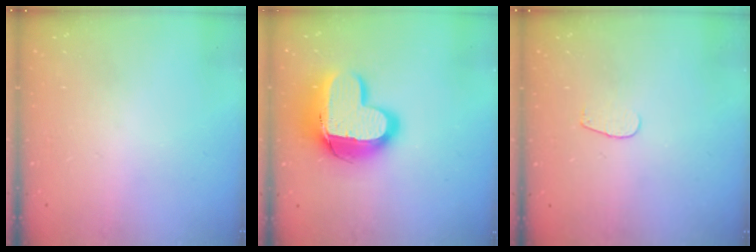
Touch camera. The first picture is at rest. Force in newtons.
{"total": 17.0, "press": 17.0, "slide": 1.2}
{"total": 2.6, "press": 2.5, "slide": 0.3}